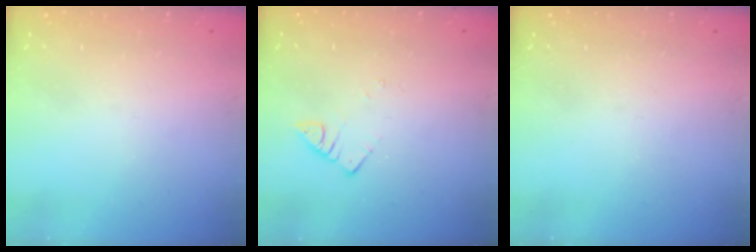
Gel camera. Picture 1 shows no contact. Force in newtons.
{"total": 2.5, "press": 2.5, "slide": 0.3}
{"total": 0.0}